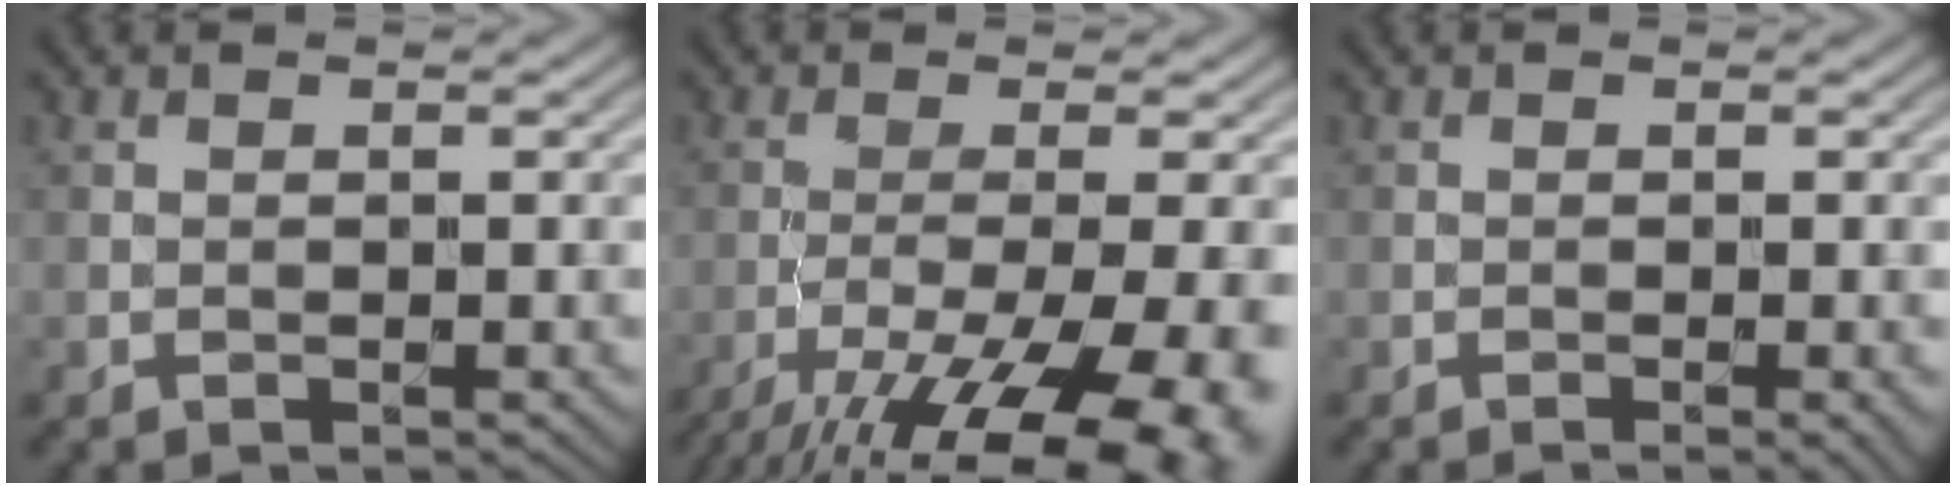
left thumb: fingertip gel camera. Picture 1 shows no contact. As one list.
[{"total": 15.9, "force": [-9.0, 4.1, 12.5], "torque": [-0.203, -0.032, -0.124]}, {"total": 1.2, "force": [-0.5, -0.1, 1.1], "torque": [-0.021, -0.004, -0.008]}]